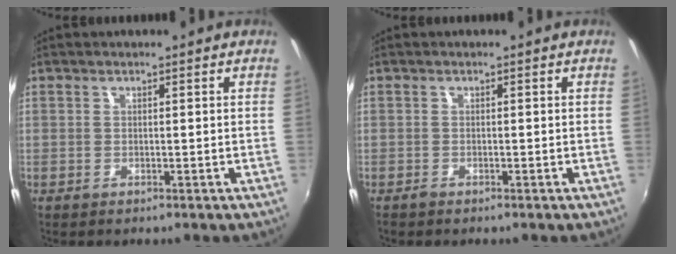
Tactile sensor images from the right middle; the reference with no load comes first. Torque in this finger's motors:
{"motor_torque": [0.14, -0.20, 0.00, 0.00]}